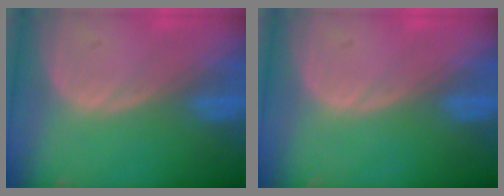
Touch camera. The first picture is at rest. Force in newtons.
{"total": 0.0}